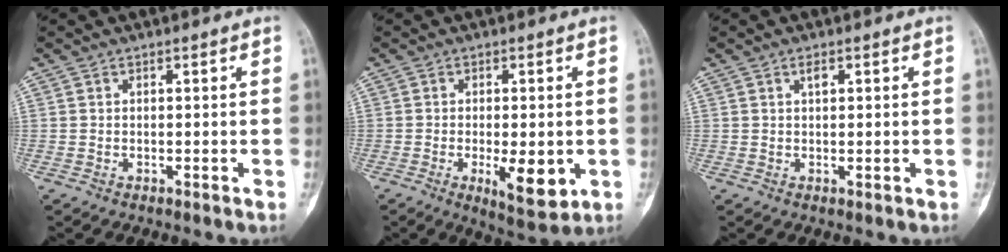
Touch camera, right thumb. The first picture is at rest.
{"total": 8.7, "force": [-2.0, 3.3, 7.7], "torque": [-0.105, -0.016, -0.022]}
{"total": 1.6, "force": [0.6, 0.7, 1.3], "torque": [-0.023, -0.002, 0.010]}